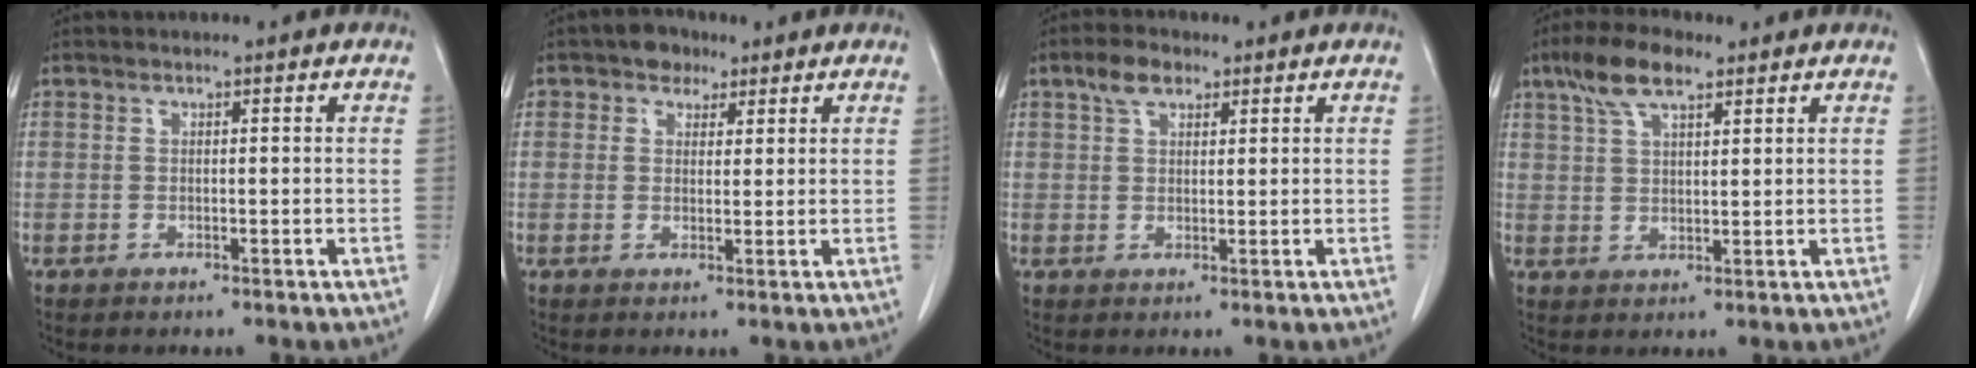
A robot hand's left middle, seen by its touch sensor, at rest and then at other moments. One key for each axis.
{"total": 3.4, "fx": 2.1, "fy": 2.4, "fz": 1.2, "tx": -0.021, "ty": 0.010, "tz": 0.034}
{"total": 3.6, "fx": 2.3, "fy": 1.9, "fz": 2.1, "tx": -0.043, "ty": 0.010, "tz": 0.045}
{"total": 7.3, "fx": 4.8, "fy": 2.2, "fz": 5.1, "tx": -0.107, "ty": 0.018, "tz": 0.092}